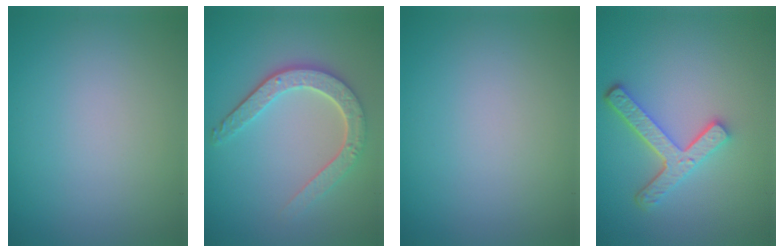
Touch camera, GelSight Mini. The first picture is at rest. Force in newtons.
{"total": 4.2, "press": 3.5, "slide": 2.3}
{"total": 0.0}
{"total": 4.3, "press": 3.3, "slide": 2.8}